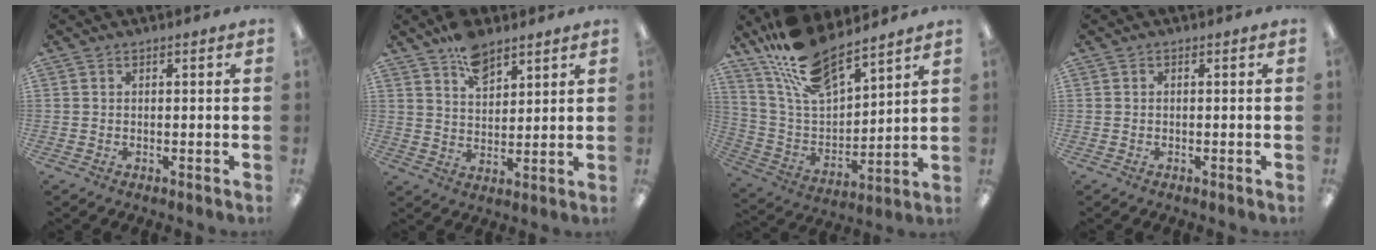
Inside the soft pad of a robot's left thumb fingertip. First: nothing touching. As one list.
[{"total": 8.4, "force": [6.2, 4.2, 3.9], "torque": [-0.063, -0.031, 0.110]}, {"total": 16.5, "force": [14.1, 4.9, 7.1], "torque": [-0.162, -0.087, 0.257]}, {"total": 0.0}]